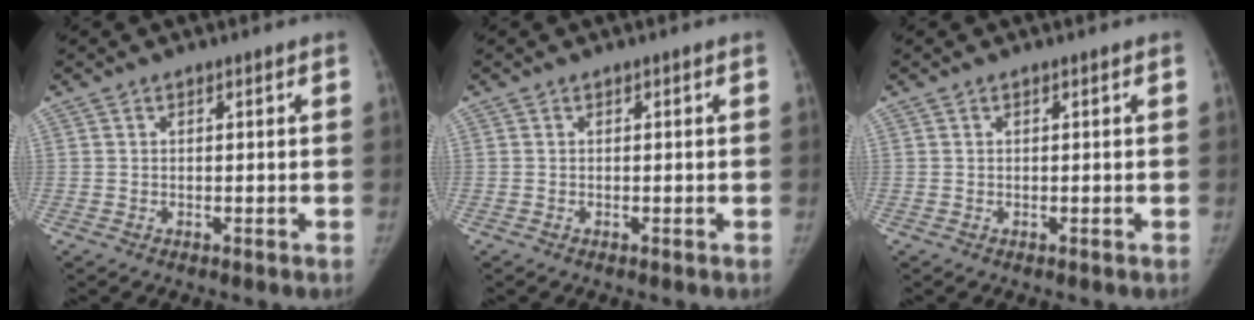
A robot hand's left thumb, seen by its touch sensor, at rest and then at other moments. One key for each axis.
{"total": 0.0}
{"total": 0.0}